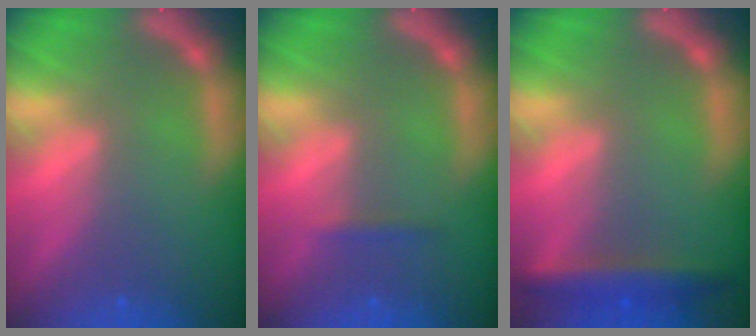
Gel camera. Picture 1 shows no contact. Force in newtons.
{"total": 0.9}
{"total": 4.0}